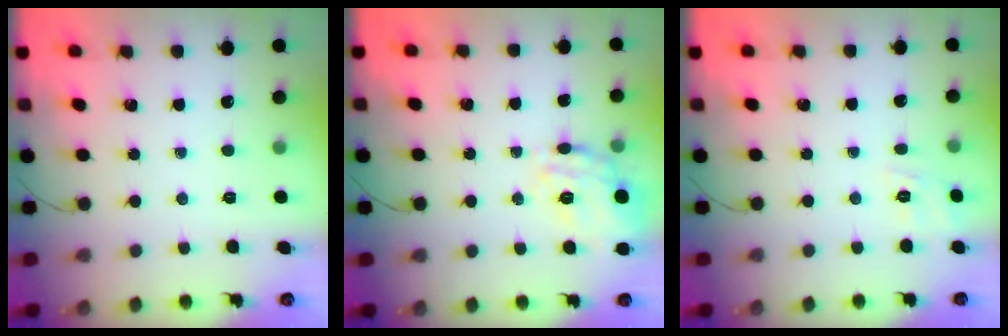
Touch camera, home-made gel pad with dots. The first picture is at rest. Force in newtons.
{"total": 16.8, "press": 16.8, "slide": 0.5}
{"total": 3.6, "press": 3.2, "slide": 1.7}